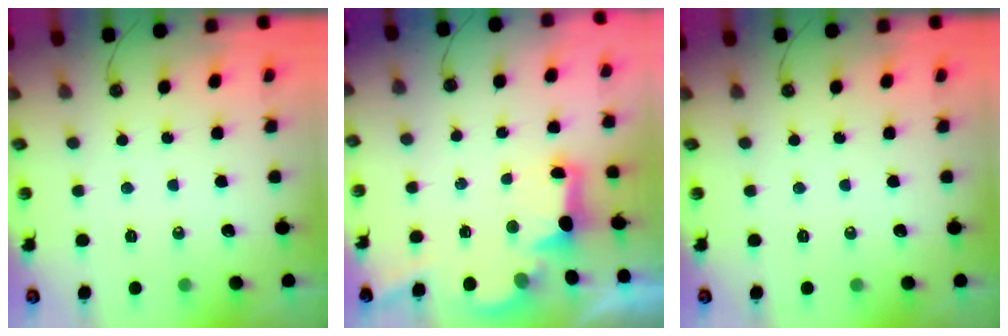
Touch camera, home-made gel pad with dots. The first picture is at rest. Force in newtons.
{"total": 2.8, "press": 2.7, "slide": 0.9}
{"total": 0.0}